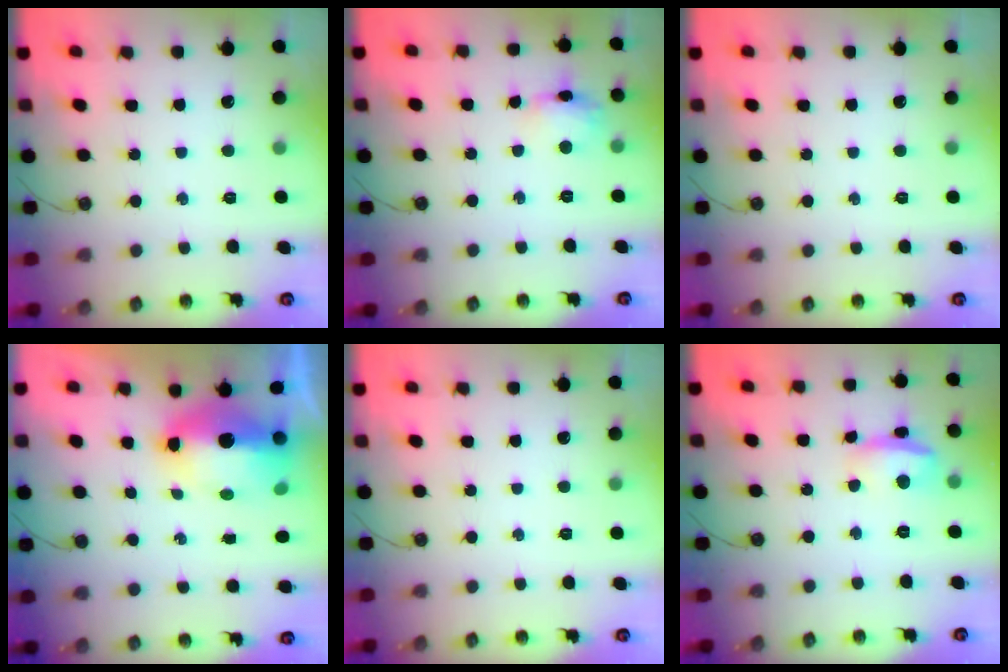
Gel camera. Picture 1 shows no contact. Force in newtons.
{"total": 10.1, "press": 10.0, "slide": 0.5}
{"total": 0.0}
{"total": 12.7, "press": 12.6, "slide": 1.6}
{"total": 0.0}
{"total": 7.9, "press": 7.8, "slide": 1.3}